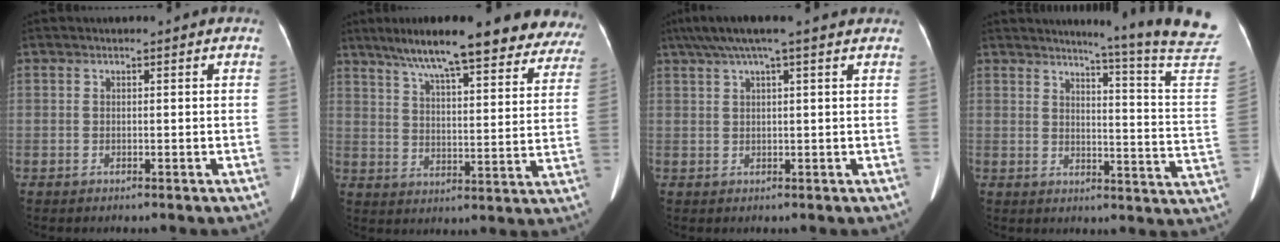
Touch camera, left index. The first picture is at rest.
{"total": 26.0, "force": [21.7, 4.7, 13.5], "torque": [-0.195, -0.005, 0.271]}
{"total": 10.1, "force": [8.0, 0.1, 6.1], "torque": [-0.106, 0.049, 0.109]}
{"total": 19.3, "force": [17.4, -3.3, 7.7], "torque": [-0.113, -0.134, 0.192]}